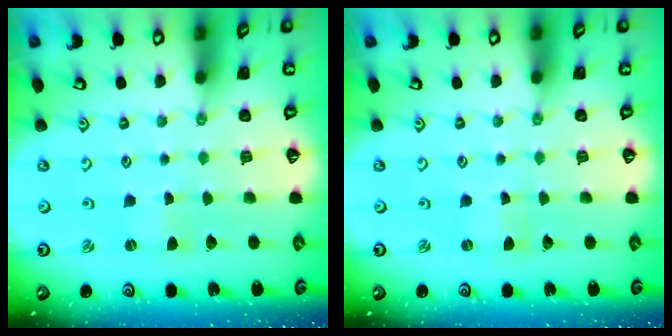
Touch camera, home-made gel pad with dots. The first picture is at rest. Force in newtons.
{"total": 0.0}